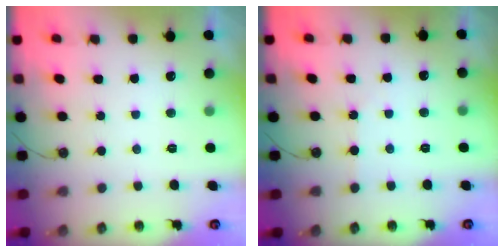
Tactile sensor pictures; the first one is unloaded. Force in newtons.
{"total": 1.6, "press": 1.5, "slide": 0.3}